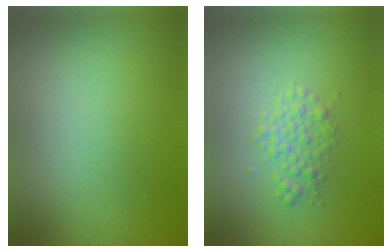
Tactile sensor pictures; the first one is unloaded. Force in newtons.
{"total": 2.0, "press": 2.0, "slide": 0.0}